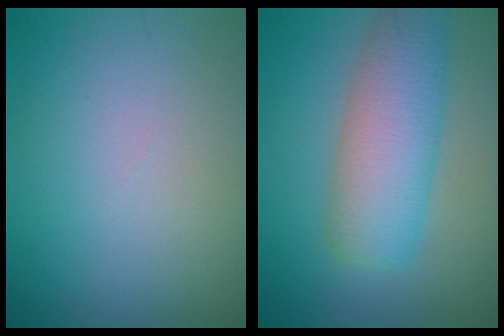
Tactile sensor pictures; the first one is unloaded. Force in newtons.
{"total": 6.9, "press": 6.9, "slide": 0.2}